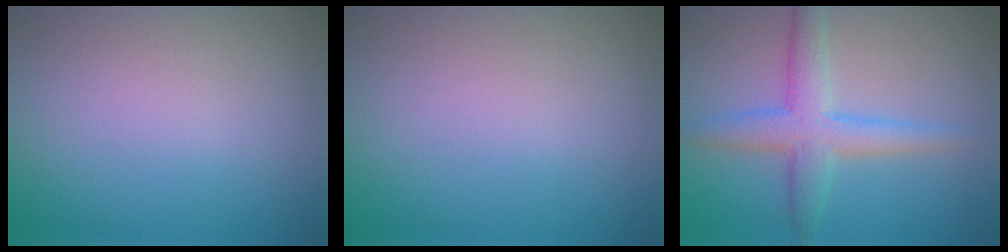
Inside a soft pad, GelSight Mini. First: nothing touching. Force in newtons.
{"total": 0.0}
{"total": 4.4, "press": 4.4, "slide": 0.1}